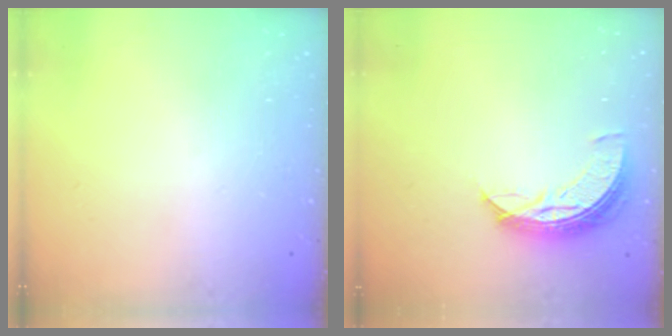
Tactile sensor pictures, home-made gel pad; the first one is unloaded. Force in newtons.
{"total": 8.2, "press": 8.1, "slide": 0.3}